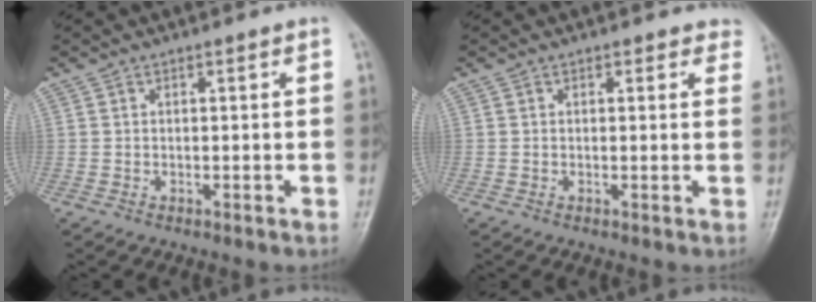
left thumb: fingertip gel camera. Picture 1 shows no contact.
{"total": 2.3, "force": [1.8, 1.4, 0.5], "torque": [0.025, -0.005, 0.005]}